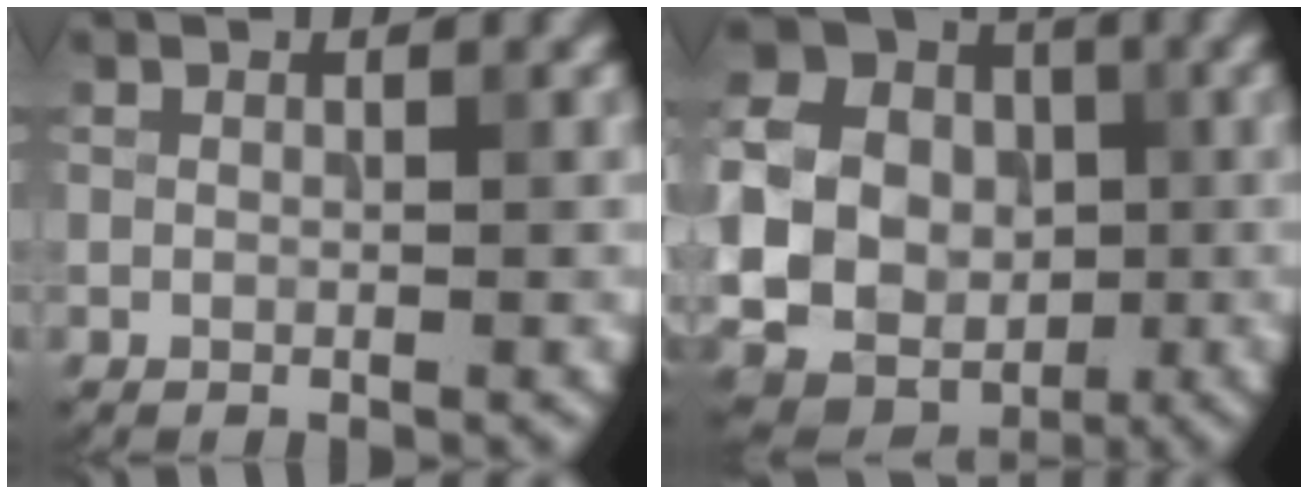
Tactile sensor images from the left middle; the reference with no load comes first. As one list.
[{"total": 17.4, "force": [-0.9, 16.2, 6.1], "torque": [-0.171, -0.001, -0.044]}]